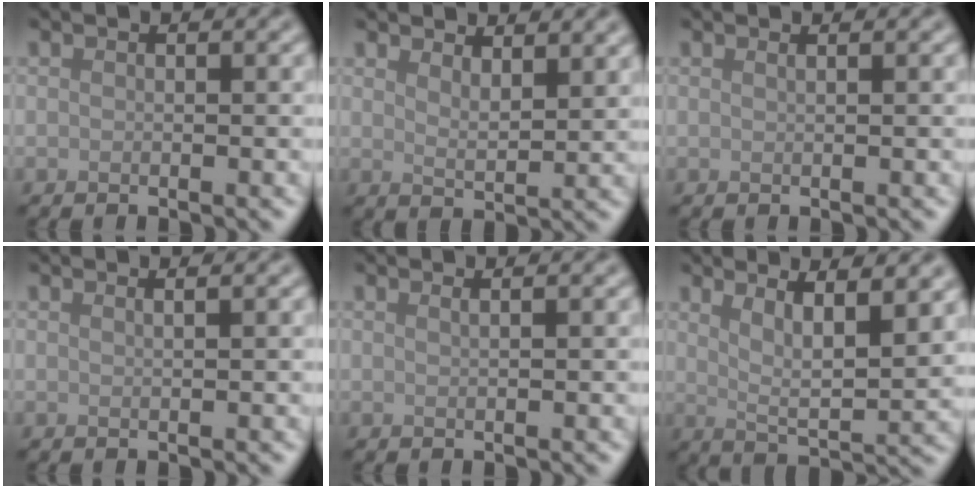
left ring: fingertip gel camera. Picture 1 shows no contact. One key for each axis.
{"total": 2.9, "fx": 2.4, "fy": 0.9, "fz": 1.4, "tx": -0.026, "ty": -0.002, "tz": 0.043}
{"total": 1.1, "fx": 0.7, "fy": 0.5, "fz": 0.7, "tx": -0.001, "ty": -0.002, "tz": -0.001}
{"total": 1.4, "fx": 0.9, "fy": 0.6, "fz": 0.9, "tx": 0.001, "ty": -0.001, "tz": -0.002}
{"total": 1.6, "fx": 1.0, "fy": 0.8, "fz": 1.0, "tx": 0.002, "ty": 0.000, "tz": -0.004}
{"total": 6.7, "fx": 3.5, "fy": 1.9, "fz": 5.4, "tx": -0.079, "ty": -0.006, "tz": 0.063}